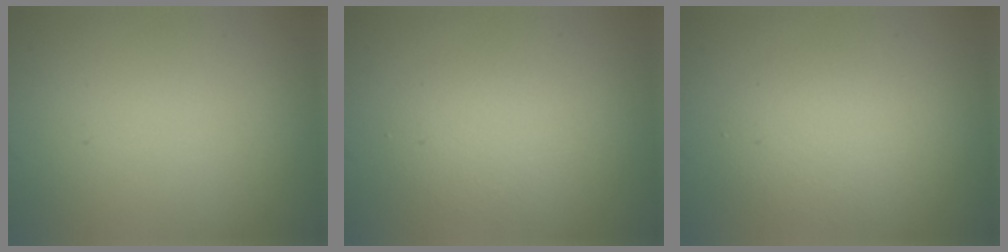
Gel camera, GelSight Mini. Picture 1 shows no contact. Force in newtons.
{"total": 2.3, "press": 2.3, "slide": 0.1}
{"total": 2.8, "press": 2.8, "slide": 0.2}